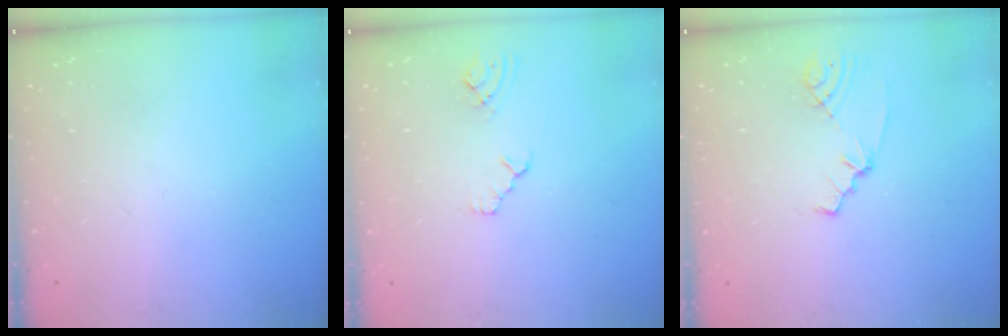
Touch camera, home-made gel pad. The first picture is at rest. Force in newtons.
{"total": 2.4, "press": 2.3, "slide": 0.4}
{"total": 1.8, "press": 1.7, "slide": 0.3}